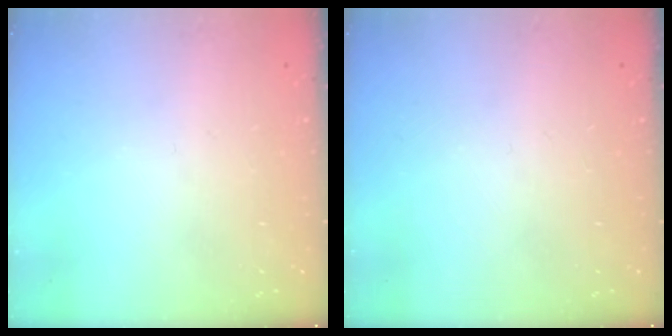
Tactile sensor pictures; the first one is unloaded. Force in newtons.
{"total": 0.0}